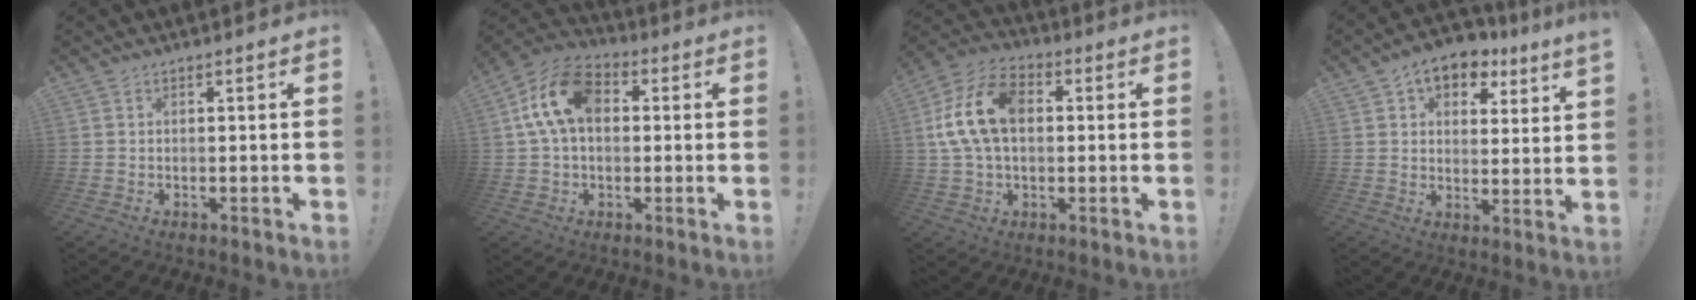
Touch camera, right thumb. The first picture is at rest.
{"total": 15.1, "force": [3.5, 9.7, 11.1], "torque": [-0.197, 0.011, 0.065]}
{"total": 16.5, "force": [2.2, 10.9, 12.2], "torque": [-0.232, 0.008, 0.039]}
{"total": 9.8, "force": [6.6, 5.0, 5.2], "torque": [-0.069, -0.039, 0.119]}